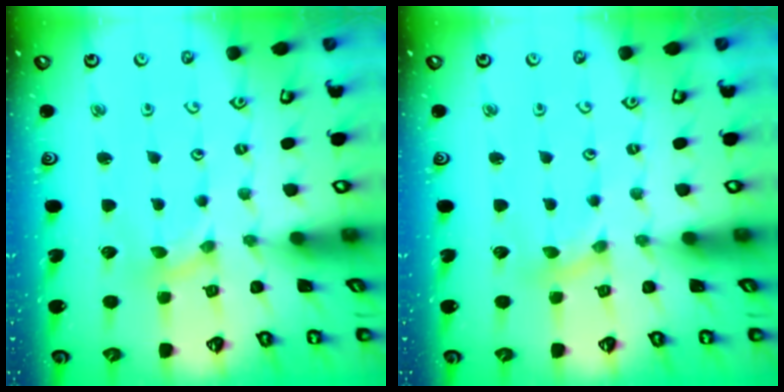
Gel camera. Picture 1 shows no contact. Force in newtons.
{"total": 0.8, "press": 0.8, "slide": 0.0}